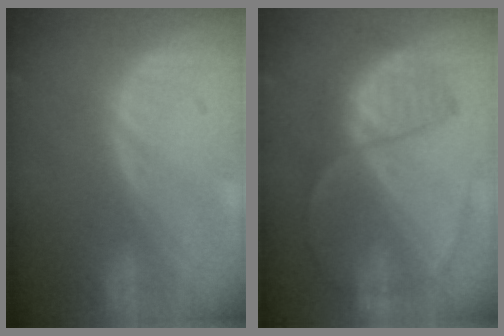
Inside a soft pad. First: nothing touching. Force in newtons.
{"total": 7.0, "press": 6.6, "slide": 2.2}